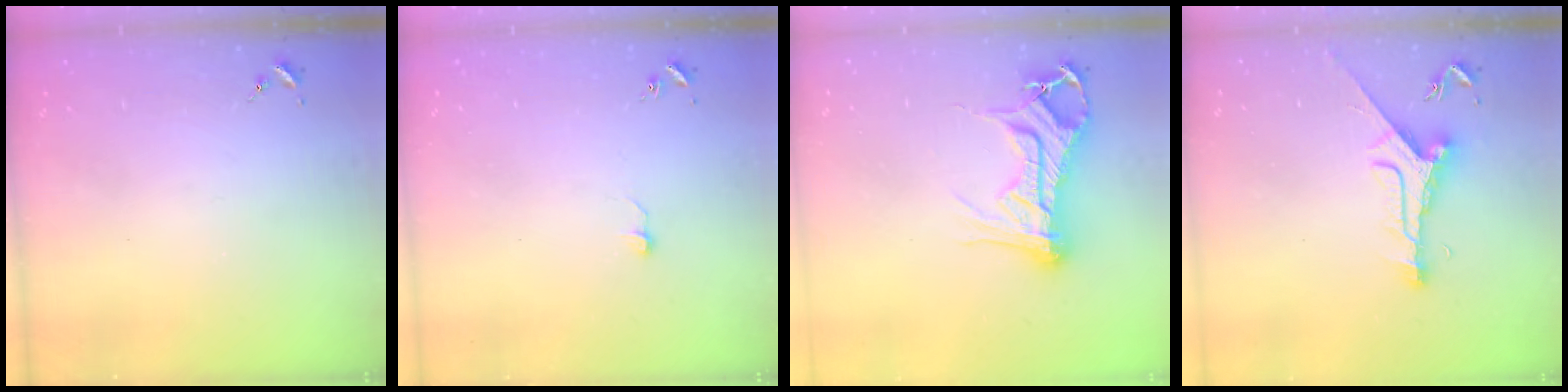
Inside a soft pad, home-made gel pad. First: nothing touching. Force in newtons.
{"total": 3.8, "press": 3.8, "slide": 0.3}
{"total": 15.6, "press": 15.6, "slide": 1.1}
{"total": 9.5, "press": 9.5, "slide": 0.3}